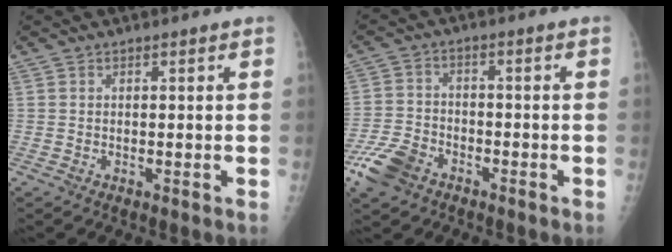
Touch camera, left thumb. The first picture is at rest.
{"total": 8.0, "force": [-4.7, 5.1, 3.9], "torque": [-0.084, 0.017, -0.091]}